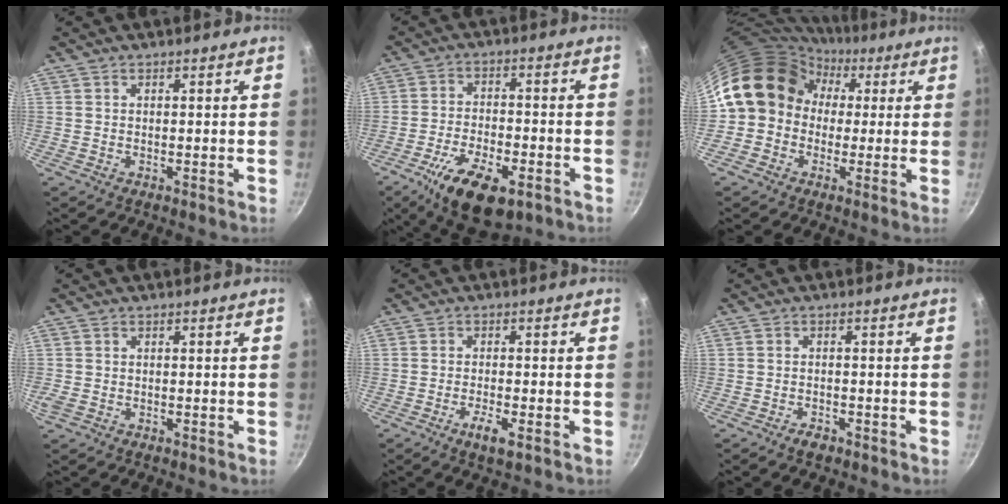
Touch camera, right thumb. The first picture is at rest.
{"total": 15.0, "force": [-7.6, 6.8, 11.0], "torque": [-0.176, 0.019, -0.124]}
{"total": 13.6, "force": [1.5, 11.8, 6.6], "torque": [-0.075, 0.035, 0.006]}
{"total": 1.7, "force": [-0.5, 1.3, 0.9], "torque": [-0.017, 0.000, -0.010]}
{"total": 3.7, "force": [-1.8, 1.0, 3.1], "torque": [-0.061, 0.007, -0.034]}
{"total": 2.4, "force": [-1.7, 1.2, 1.1], "torque": [-0.018, 0.019, -0.025]}